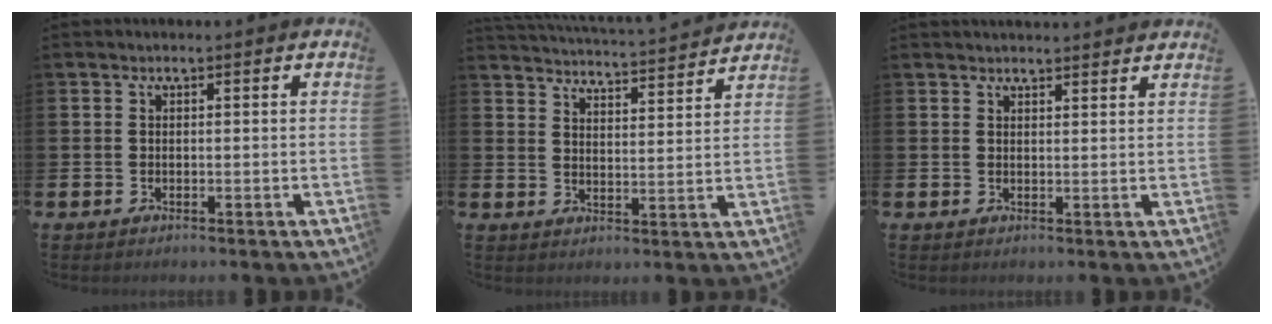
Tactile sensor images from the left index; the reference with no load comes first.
{"total": 4.6, "force": [4.6, -0.4, 0.2], "torque": [-0.019, -0.045, 0.077]}
{"total": 2.1, "force": [2.1, 0.1, -0.1], "torque": [0.005, -0.012, 0.036]}